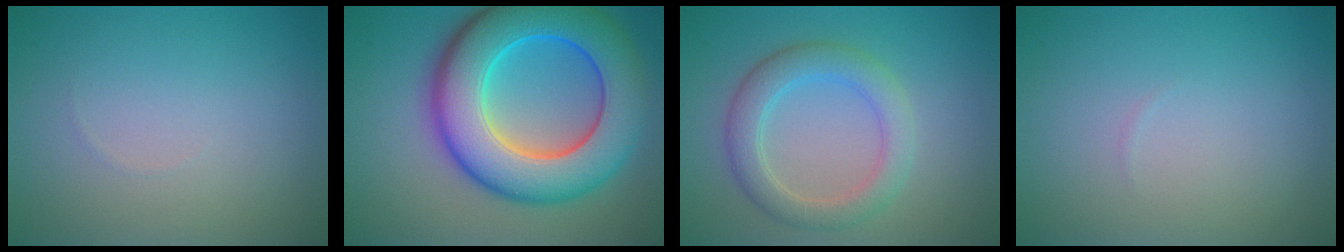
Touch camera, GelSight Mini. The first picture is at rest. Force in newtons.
{"total": 12.7, "press": 12.7, "slide": 0.2}
{"total": 4.0, "press": 4.0, "slide": 0.3}
{"total": 0.0}